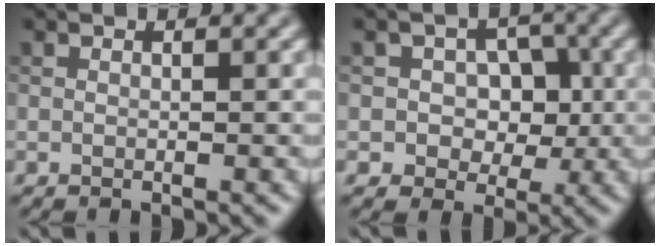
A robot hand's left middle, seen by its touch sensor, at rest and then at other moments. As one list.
[{"total": 3.9, "force": [-0.2, 3.3, 2.1], "torque": [-0.006, 0.002, -0.020]}]